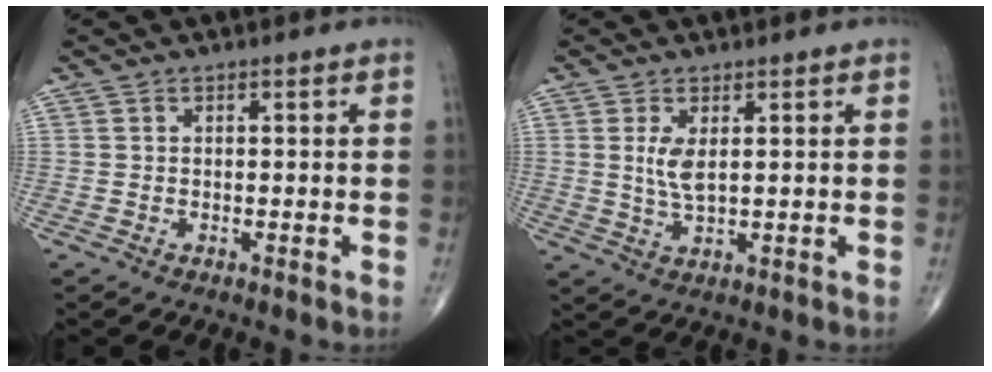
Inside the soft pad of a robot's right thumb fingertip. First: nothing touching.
{"total": 4.3, "force": [1.1, 1.6, 3.8], "torque": [-0.079, -0.012, 0.029]}